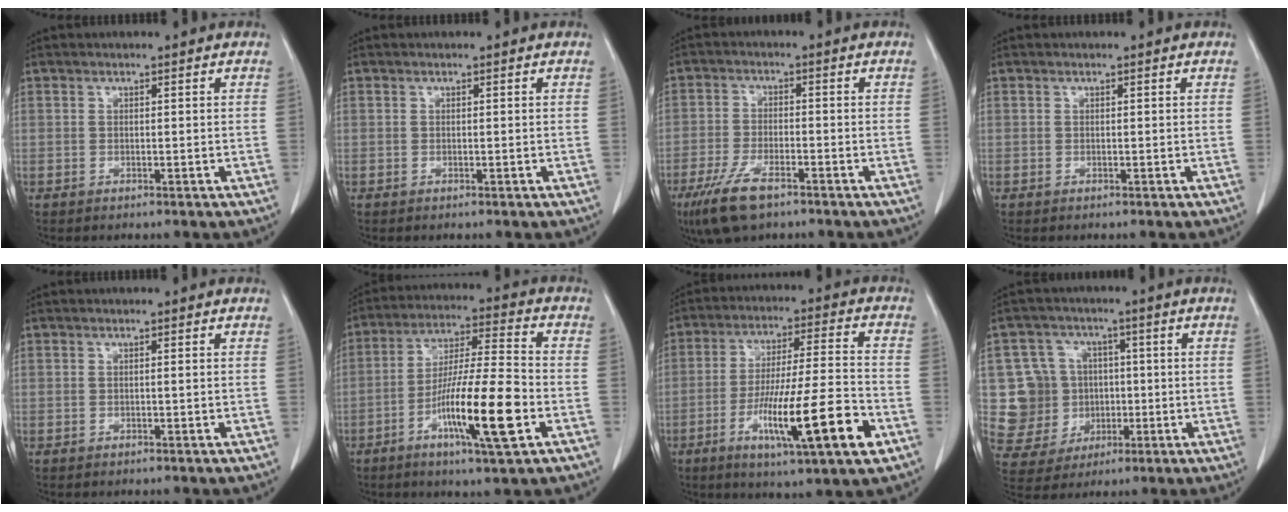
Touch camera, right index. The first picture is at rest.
{"total": 0.0}
{"total": 7.8, "force": [-5.1, 2.4, 5.4], "torque": [-0.116, -0.014, -0.091]}
{"total": 0.0}
{"total": 0.0}
{"total": 14.6, "force": [-5.3, 0.7, 13.6], "torque": [-0.246, -0.012, -0.094]}
{"total": 16.9, "force": [-6.8, 0.9, 15.4], "torque": [-0.258, -0.015, -0.108]}
{"total": 10.0, "force": [0.3, 9.8, 2.3], "torque": [-0.059, 0.027, 0.021]}